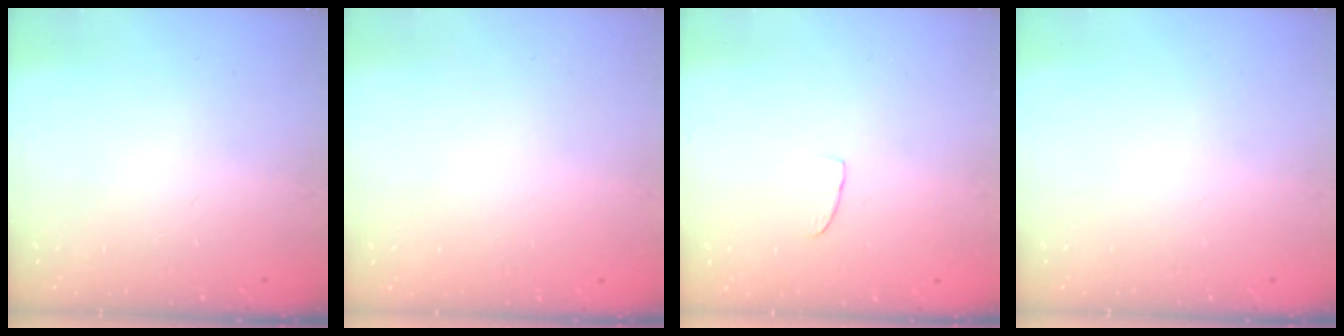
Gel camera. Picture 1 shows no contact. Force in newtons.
{"total": 0.0}
{"total": 2.6, "press": 2.6, "slide": 0.2}
{"total": 0.0}